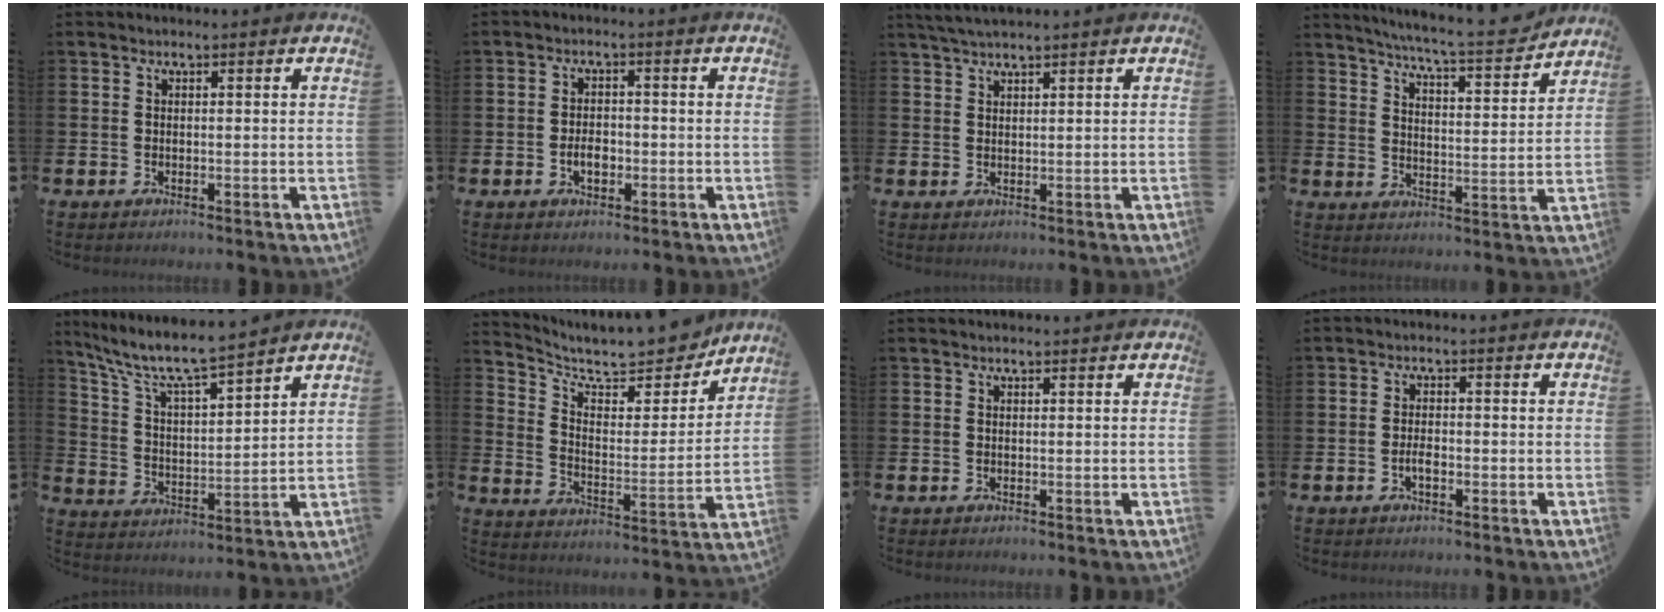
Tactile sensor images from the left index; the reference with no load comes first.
{"total": 2.8, "force": [-0.7, 1.8, 2.0], "torque": [-0.024, -0.004, -0.018]}
{"total": 2.7, "force": [2.4, 0.2, 1.1], "torque": [-0.026, -0.001, 0.046]}
{"total": 7.3, "force": [7.0, 0.0, 2.2], "torque": [-0.052, -0.054, 0.115]}
{"total": 8.3, "force": [7.4, 1.0, 3.5], "torque": [-0.098, -0.048, 0.126]}
{"total": 9.7, "force": [8.8, 2.7, 3.0], "torque": [-0.076, -0.071, 0.149]}
{"total": 0.5, "force": [0.5, 0.0, 0.1], "torque": [0.012, -0.005, 0.007]}
{"total": 1.8, "force": [-0.6, 0.8, 1.5], "torque": [-0.021, -0.002, -0.014]}